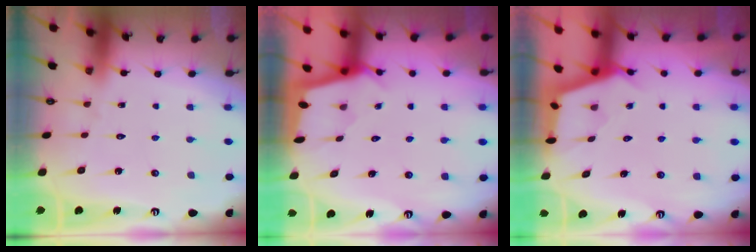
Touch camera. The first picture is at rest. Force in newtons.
{"total": 2.2, "press": 2.2, "slide": 0.3}
{"total": 3.1, "press": 3.0, "slide": 0.4}